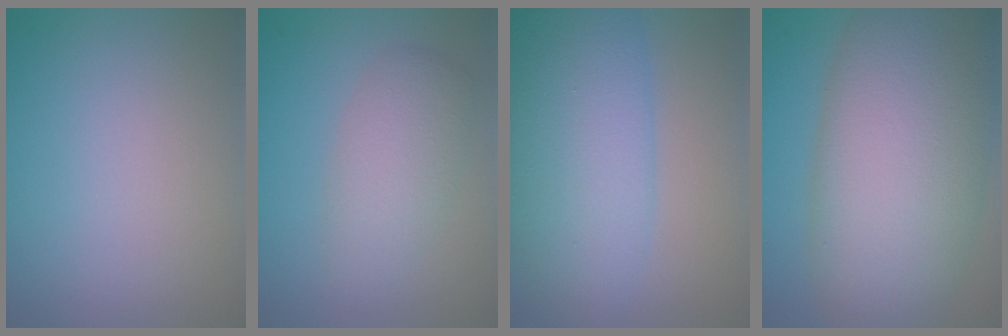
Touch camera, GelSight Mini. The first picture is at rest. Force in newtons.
{"total": 3.8, "press": 3.8, "slide": 0.1}
{"total": 8.9, "press": 8.9, "slide": 0.1}
{"total": 14.3, "press": 14.2, "slide": 0.7}